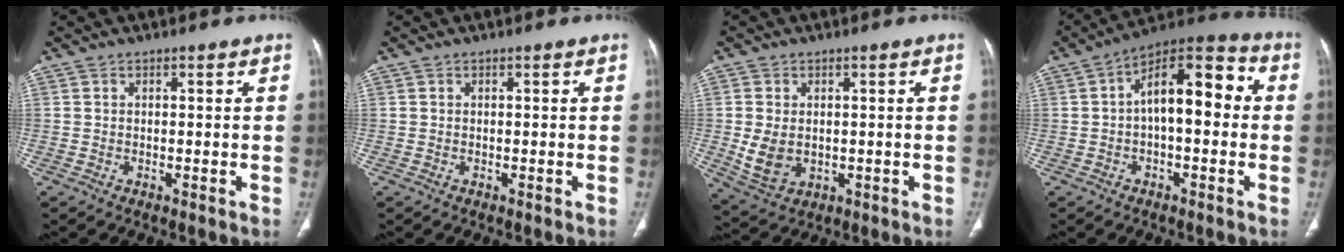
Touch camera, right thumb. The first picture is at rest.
{"total": 0.0}
{"total": 7.1, "force": [-0.3, 5.2, 4.8], "torque": [-0.085, -0.007, 0.011]}
{"total": 13.7, "force": [0.6, 6.7, 11.9], "torque": [-0.152, 0.049, -0.002]}